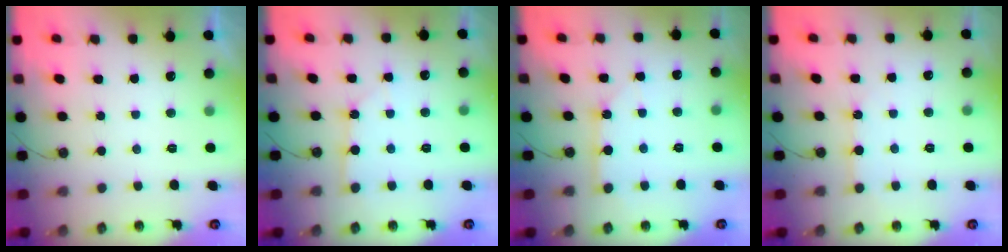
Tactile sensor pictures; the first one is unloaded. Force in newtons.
{"total": 2.5, "press": 2.5, "slide": 0.3}
{"total": 3.8, "press": 3.8, "slide": 0.3}
{"total": 5.5, "press": 5.4, "slide": 0.8}